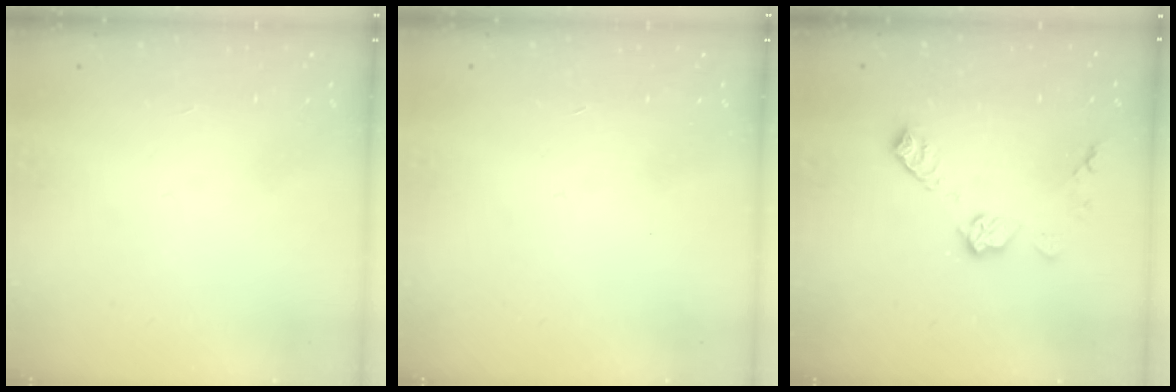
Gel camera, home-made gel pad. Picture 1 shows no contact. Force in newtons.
{"total": 0.0}
{"total": 9.0, "press": 9.0, "slide": 0.3}